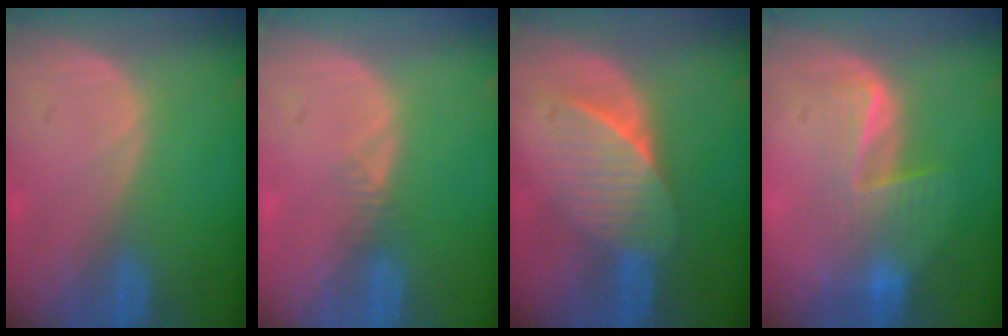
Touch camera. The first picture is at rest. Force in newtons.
{"total": 1.2, "press": 1.0, "slide": 0.6}
{"total": 7.7, "press": 6.8, "slide": 3.5}
{"total": 6.4, "press": 6.2, "slide": 1.9}